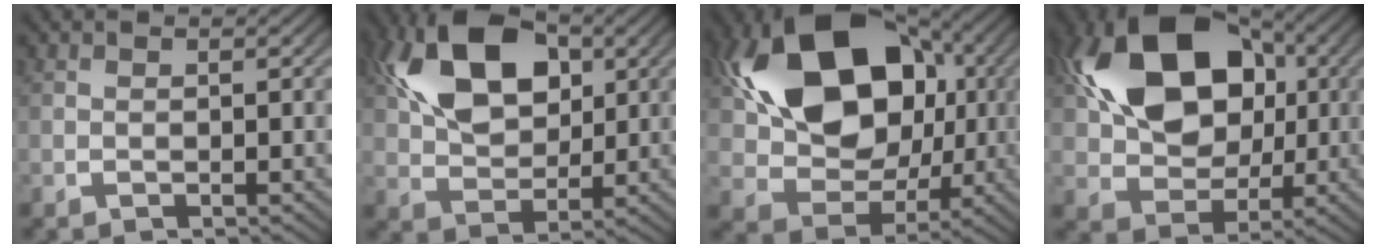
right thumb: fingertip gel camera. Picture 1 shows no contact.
{"total": 10.1, "force": [3.0, 6.5, 7.2], "torque": [-0.147, -0.009, 0.063]}
{"total": 17.9, "force": [3.2, 11.9, 13.0], "torque": [-0.257, -0.021, 0.062]}
{"total": 14.5, "force": [3.1, 9.5, 10.5], "torque": [-0.211, -0.013, 0.063]}